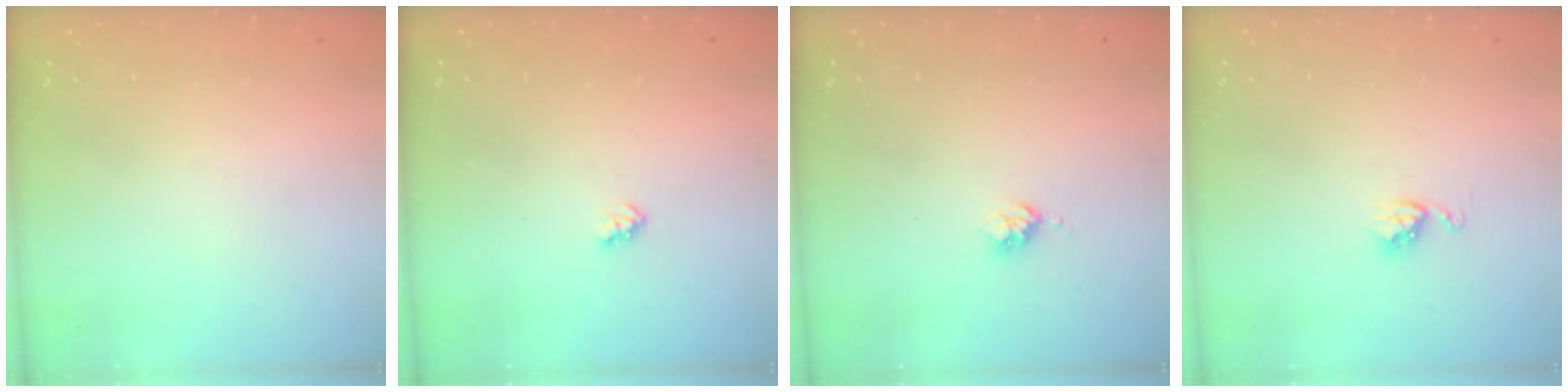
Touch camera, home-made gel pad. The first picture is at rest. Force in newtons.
{"total": 2.0, "press": 2.0, "slide": 0.3}
{"total": 2.5, "press": 2.5, "slide": 0.3}
{"total": 5.1, "press": 5.0, "slide": 0.5}